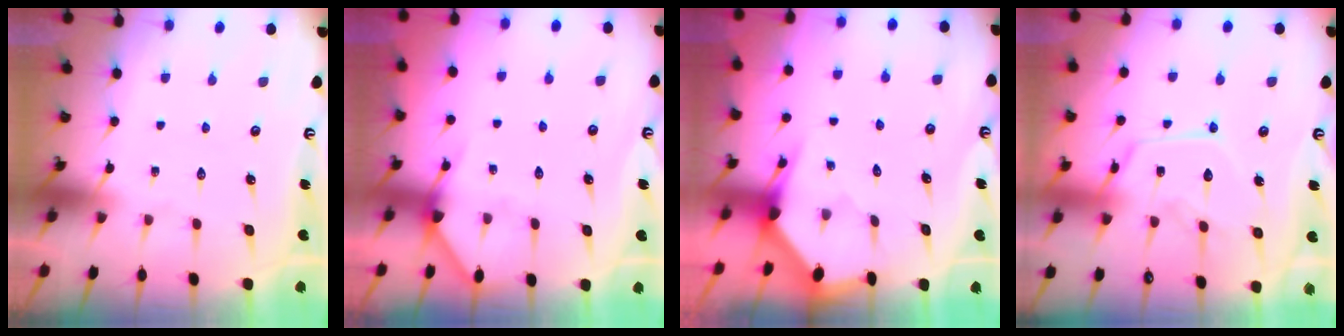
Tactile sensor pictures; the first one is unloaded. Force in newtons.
{"total": 4.7, "press": 4.6, "slide": 0.6}
{"total": 3.0, "press": 3.0, "slide": 0.2}
{"total": 12.8, "press": 12.7, "slide": 1.2}